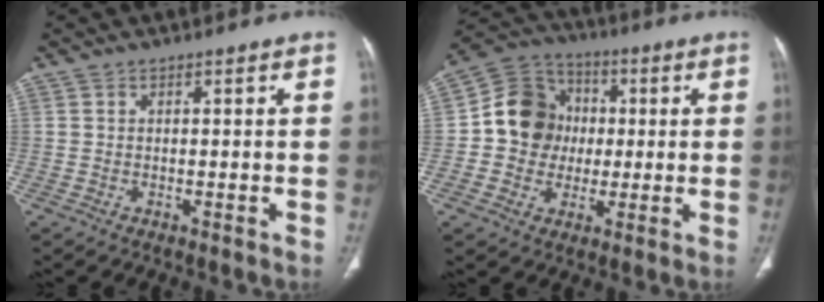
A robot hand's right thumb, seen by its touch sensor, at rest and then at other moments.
{"total": 12.4, "force": [0.2, 11.3, 5.0], "torque": [-0.053, 0.022, -0.003]}